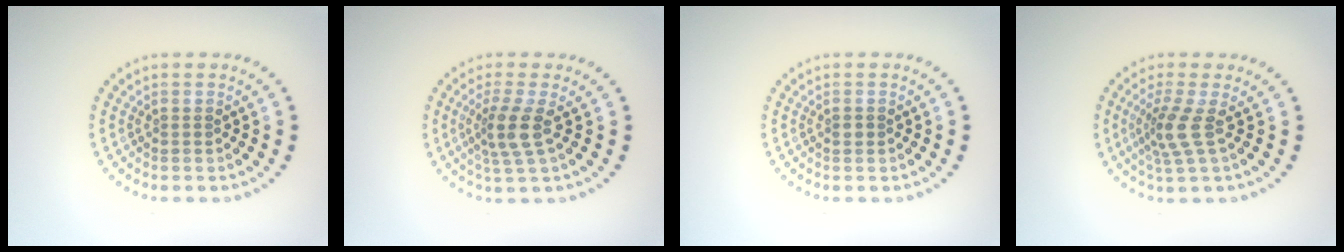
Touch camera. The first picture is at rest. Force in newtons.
{"total": 2.9, "press": 2.2, "slide": 1.9}
{"total": 0.8, "press": 0.8, "slide": 0.1}
{"total": 2.8, "press": 2.0, "slide": 1.9}